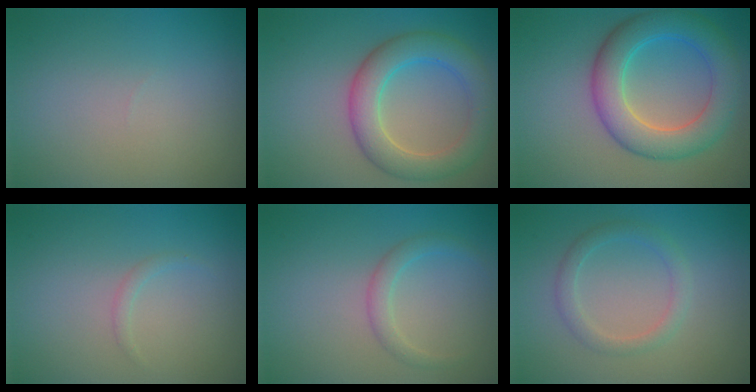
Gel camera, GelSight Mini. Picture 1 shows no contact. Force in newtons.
{"total": 5.4, "press": 5.4, "slide": 0.2}
{"total": 6.4, "press": 6.4, "slide": 0.1}
{"total": 0.7, "press": 0.7, "slide": 0.1}
{"total": 1.7, "press": 1.7, "slide": 0.1}
{"total": 1.9, "press": 1.9, "slide": 0.1}